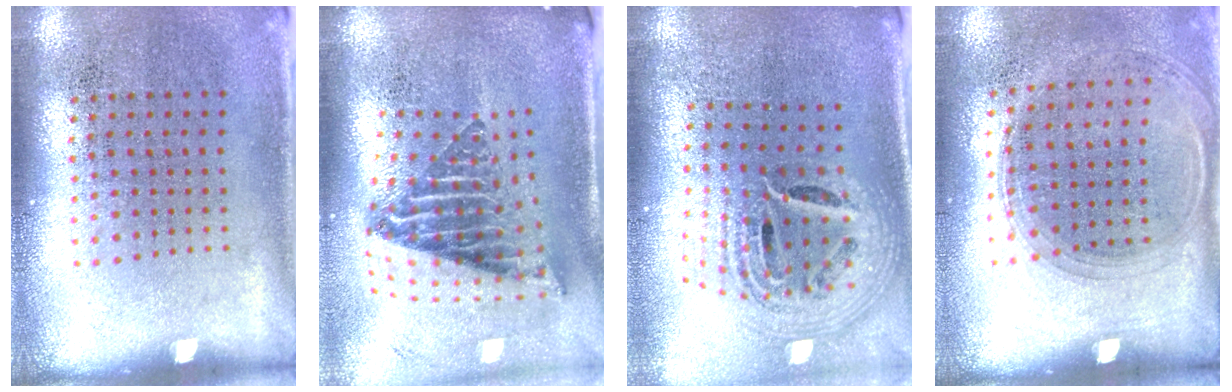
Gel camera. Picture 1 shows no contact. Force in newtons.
{"total": 2.6, "press": 1.6, "slide": 2.1}
{"total": 2.5, "press": 1.8, "slide": 1.8}
{"total": 1.4, "press": 1.2, "slide": 0.6}